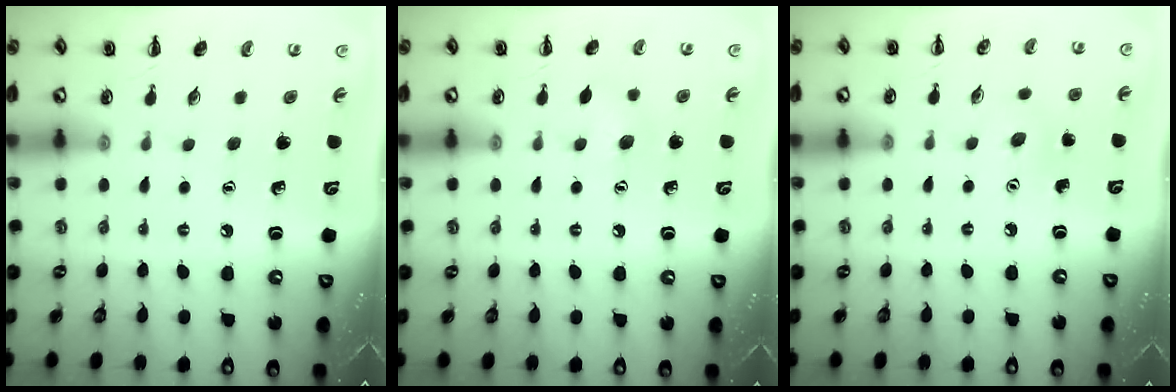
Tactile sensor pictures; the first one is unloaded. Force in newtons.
{"total": 6.5, "press": 6.3, "slide": 1.7}
{"total": 5.5, "press": 5.2, "slide": 1.6}